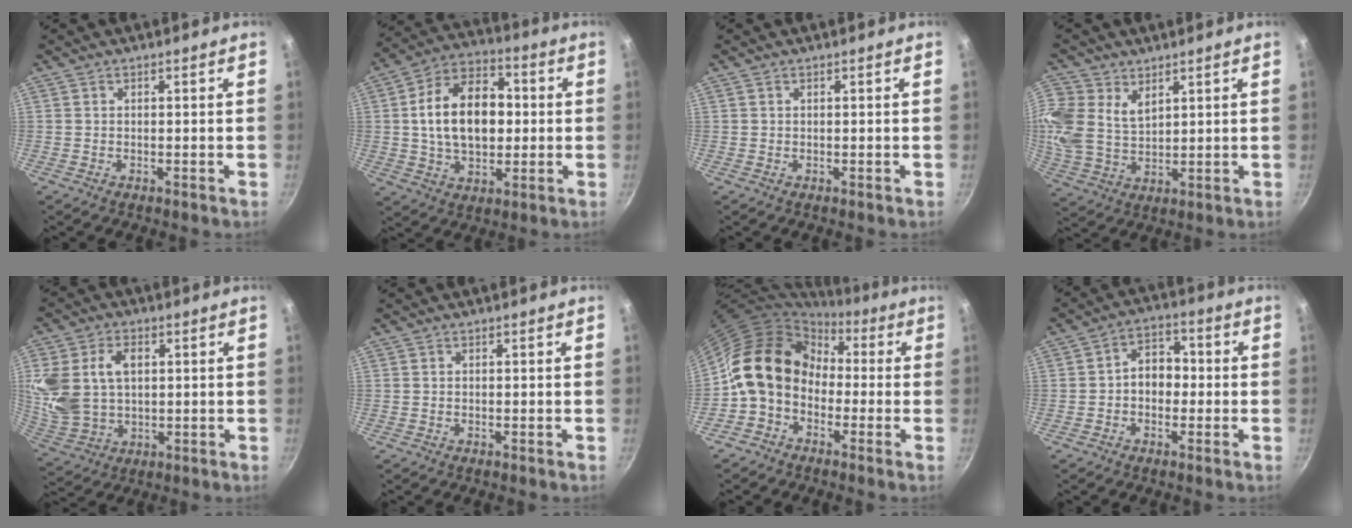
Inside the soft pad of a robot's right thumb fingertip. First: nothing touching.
{"total": 17.3, "force": [1.1, 11.4, 13.0], "torque": [-0.184, 0.022, 0.009]}
{"total": 0.0}
{"total": 13.1, "force": [5.5, 9.3, 7.3], "torque": [-0.177, 0.000, 0.119]}
{"total": 15.3, "force": [3.2, 10.9, 10.3], "torque": [-0.209, -0.010, 0.070]}
{"total": 0.0}
{"total": 13.1, "force": [-0.5, 10.7, 7.6], "torque": [-0.095, 0.041, -0.030]}
{"total": 6.8, "force": [-0.6, 5.1, 4.4], "torque": [-0.027, 0.024, -0.021]}